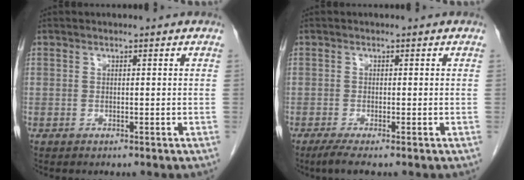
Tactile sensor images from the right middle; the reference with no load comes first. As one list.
[{"total": 2.4, "force": [-1.7, 0.0, 1.7], "torque": [-0.039, -0.009, -0.034]}]